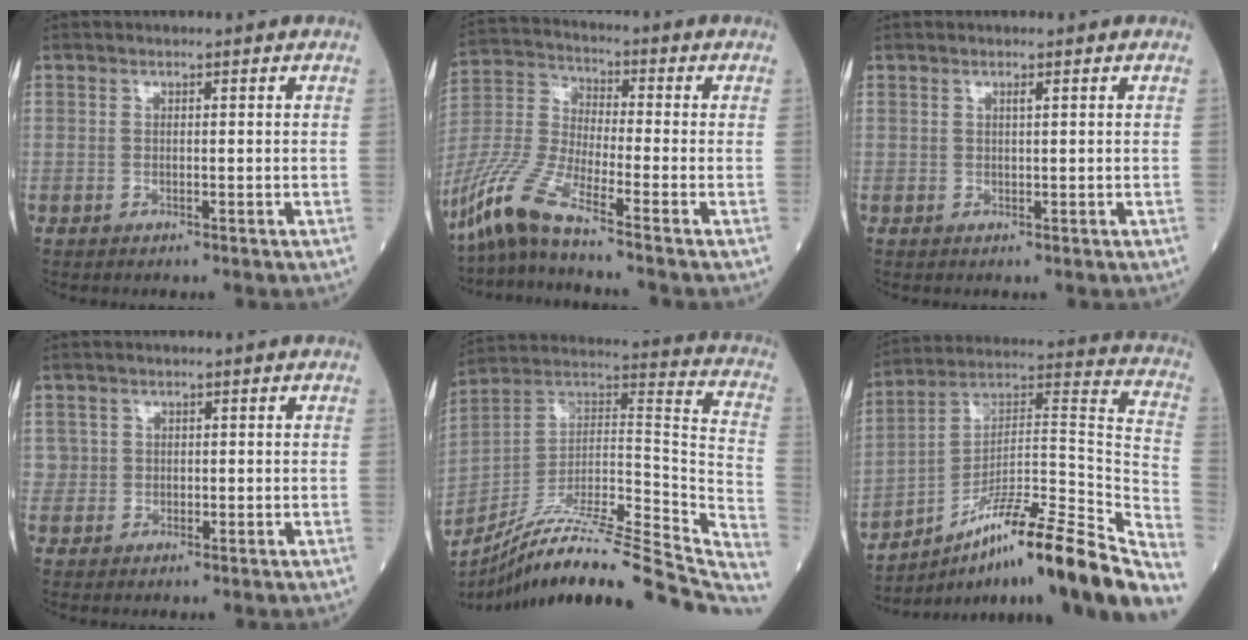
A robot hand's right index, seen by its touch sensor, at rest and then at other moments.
{"total": 9.8, "force": [-7.8, -0.1, 6.0], "torque": [-0.141, -0.017, -0.167]}
{"total": 0.5, "force": [0.4, -0.1, 0.3], "torque": [-0.001, 0.000, 0.006]}
{"total": 1.9, "force": [0.4, 1.9, -0.1], "torque": [0.015, 0.003, 0.004]}
{"total": 33.3, "force": [-28.8, 2.9, 16.5], "torque": [-0.177, -0.017, -0.423]}
{"total": 27.1, "force": [-20.0, 1.1, 18.2], "torque": [-0.202, 0.018, -0.321]}